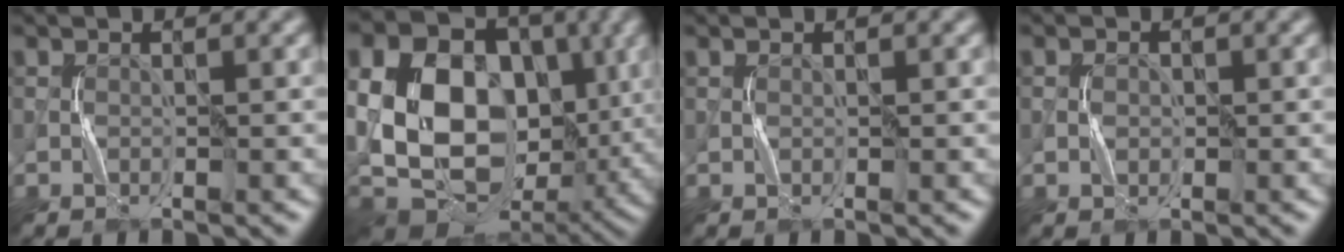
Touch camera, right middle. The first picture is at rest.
{"total": 17.6, "force": [1.1, 13.0, 11.8], "torque": [-0.236, 0.010, 0.018]}
{"total": 0.0}
{"total": 1.0, "force": [-0.1, 0.8, 0.5], "torque": [-0.010, 0.002, -0.002]}